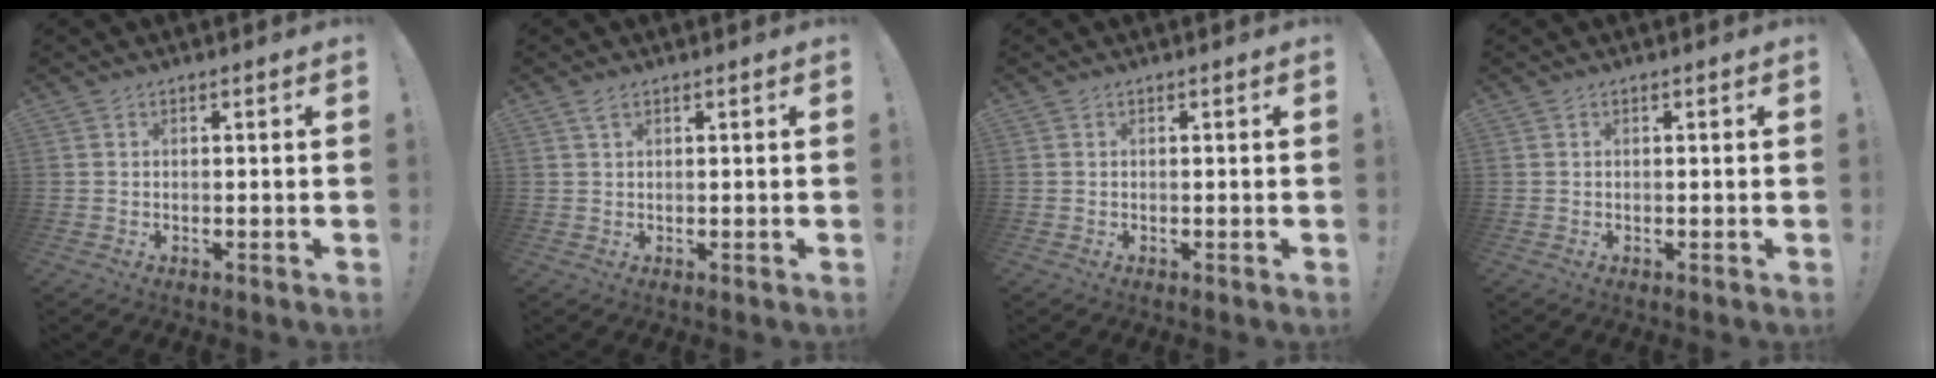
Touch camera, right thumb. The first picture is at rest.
{"total": 2.1, "force": [1.3, 0.9, 1.4], "torque": [-0.026, -0.001, 0.024]}
{"total": 0.0}
{"total": 0.0}